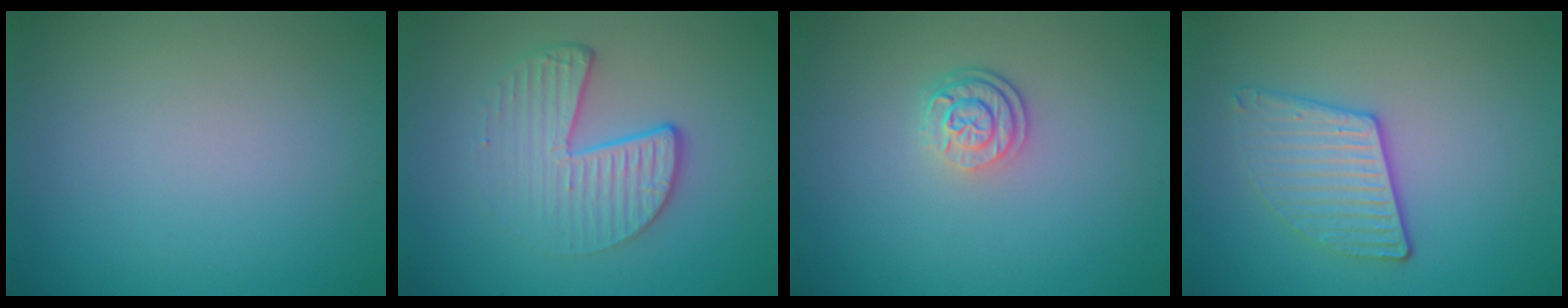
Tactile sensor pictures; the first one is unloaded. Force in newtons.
{"total": 4.6, "press": 3.0, "slide": 3.5}
{"total": 2.6, "press": 2.0, "slide": 1.6}
{"total": 3.3, "press": 2.9, "slide": 1.6}